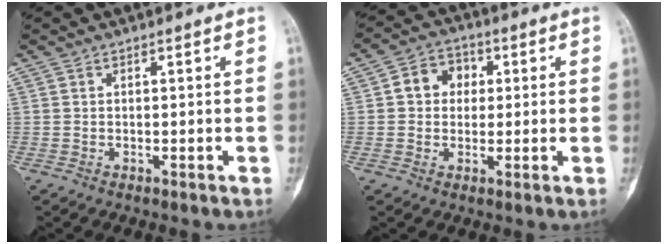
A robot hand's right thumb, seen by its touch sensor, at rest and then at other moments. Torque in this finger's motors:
{"motor_torque": [-0.16, 0.43, 0.56, 0.01, 0.02]}